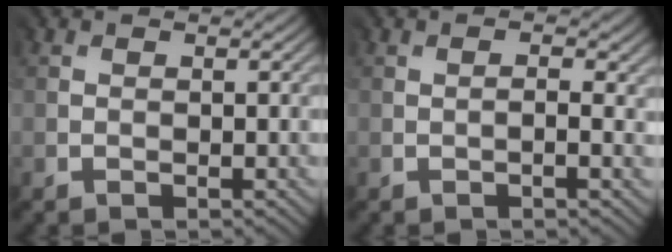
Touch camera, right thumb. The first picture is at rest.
{"total": 2.1, "force": [-0.6, 0.5, 2.0], "torque": [-0.033, 0.003, -0.006]}